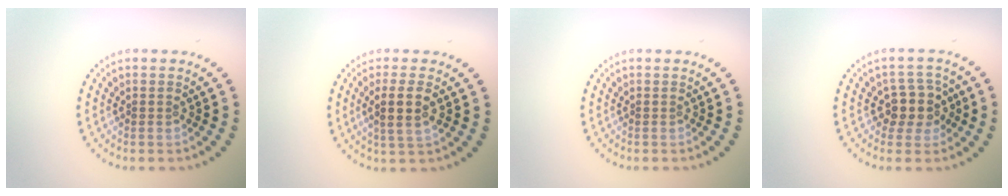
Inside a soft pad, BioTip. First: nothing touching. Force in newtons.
{"total": 2.9, "press": 2.6, "slide": 1.2}
{"total": 0.0}
{"total": 2.9, "press": 2.5, "slide": 1.4}